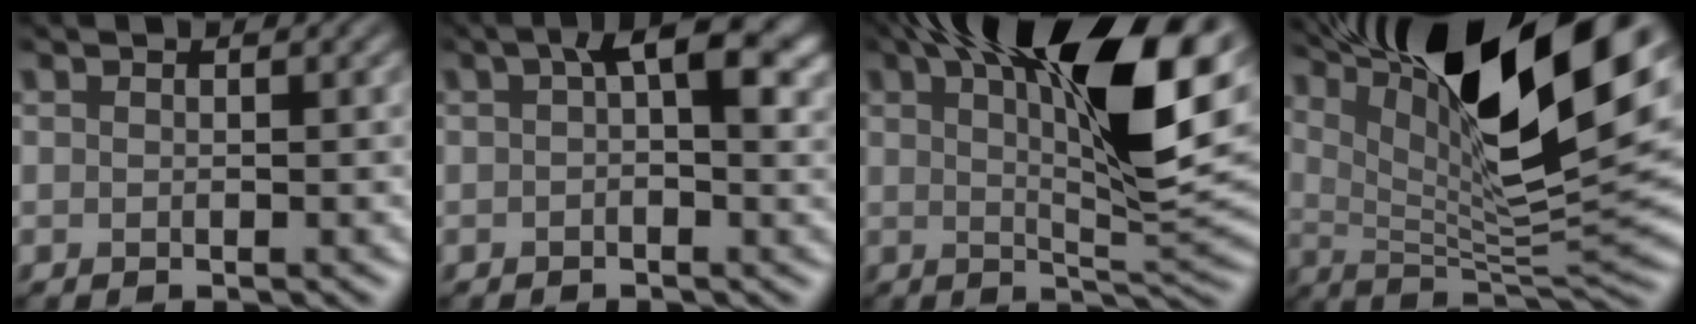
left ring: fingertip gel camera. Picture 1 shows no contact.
{"total": 5.0, "force": [1.4, 1.8, 4.5], "torque": [-0.056, 0.010, 0.013]}
{"total": 14.8, "force": [5.9, 3.6, 13.1], "torque": [-0.185, 0.011, 0.092]}
{"total": 16.0, "force": [8.6, 4.0, 12.9], "torque": [-0.206, 0.014, 0.154]}